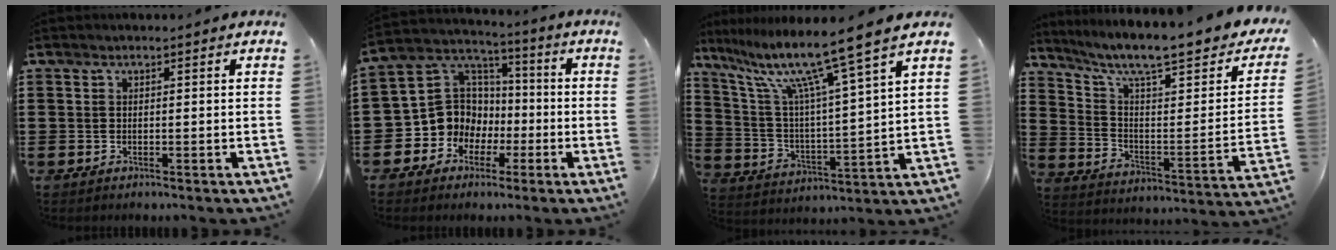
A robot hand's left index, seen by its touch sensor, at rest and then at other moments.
{"total": 10.1, "force": [-1.9, 9.5, 2.9], "torque": [-0.108, 0.000, -0.034]}
{"total": 12.0, "force": [9.1, -0.2, 7.9], "torque": [-0.178, -0.050, 0.144]}
{"total": 8.7, "force": [6.7, 1.4, 5.5], "torque": [-0.117, -0.049, 0.105]}